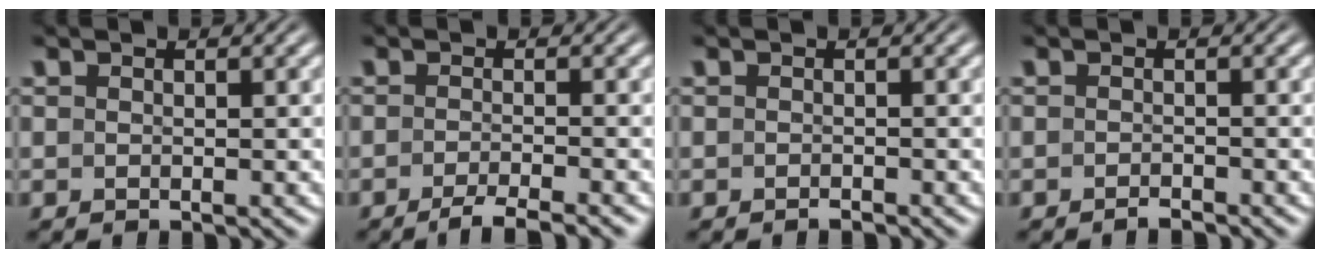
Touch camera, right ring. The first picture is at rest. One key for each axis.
{"total": 3.6, "fx": -3.1, "fy": 0.2, "fz": 1.8, "tx": -0.027, "ty": -0.003, "tz": -0.051}
{"total": 0.7, "fx": -0.7, "fy": -0.2, "fz": 0.1, "tx": -0.002, "ty": 0.000, "tz": -0.013}
{"total": 1.1, "fx": -1.1, "fy": -0.4, "fz": 0.1, "tx": -0.003, "ty": 0.000, "tz": -0.019}